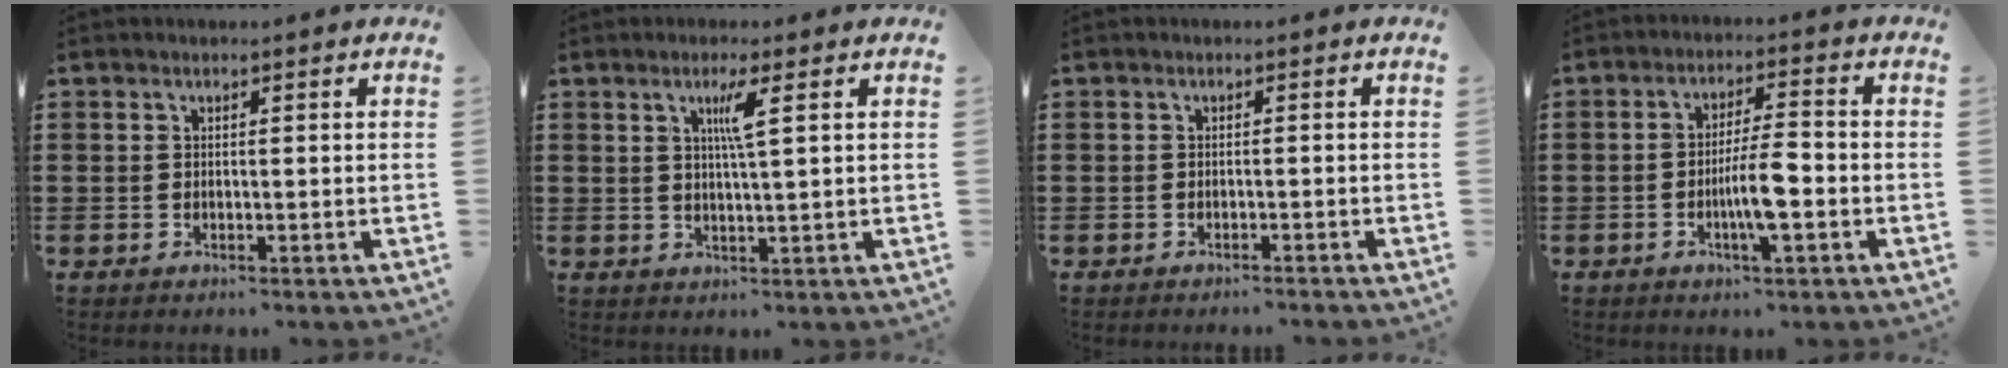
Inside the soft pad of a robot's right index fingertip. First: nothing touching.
{"total": 3.7, "force": [1.4, -0.2, 3.4], "torque": [-0.071, -0.004, 0.020]}
{"total": 0.9, "force": [-0.8, 0.0, 0.1], "torque": [-0.004, -0.001, -0.017]}
{"total": 6.4, "force": [-1.9, 1.1, 6.0], "torque": [-0.115, -0.001, -0.038]}